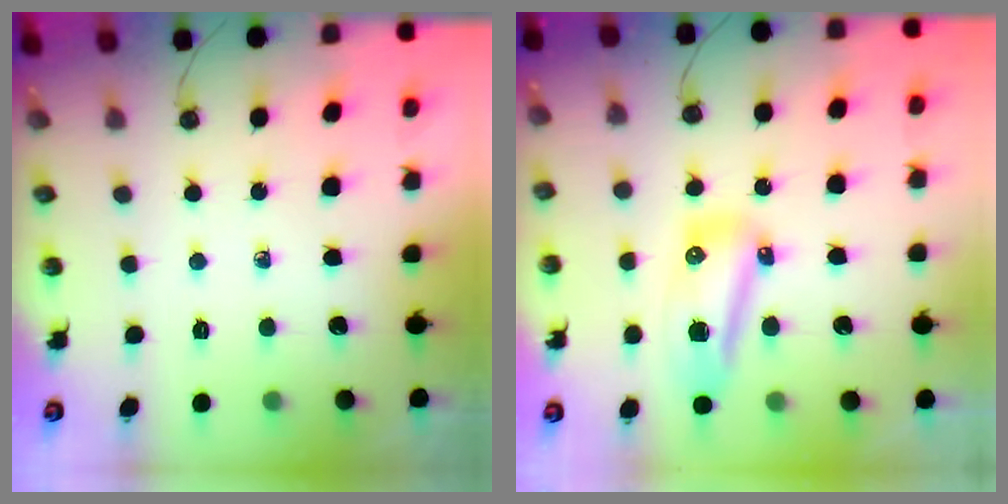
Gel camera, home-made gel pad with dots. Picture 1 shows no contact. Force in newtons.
{"total": 16.2, "press": 12.7, "slide": 10.1}